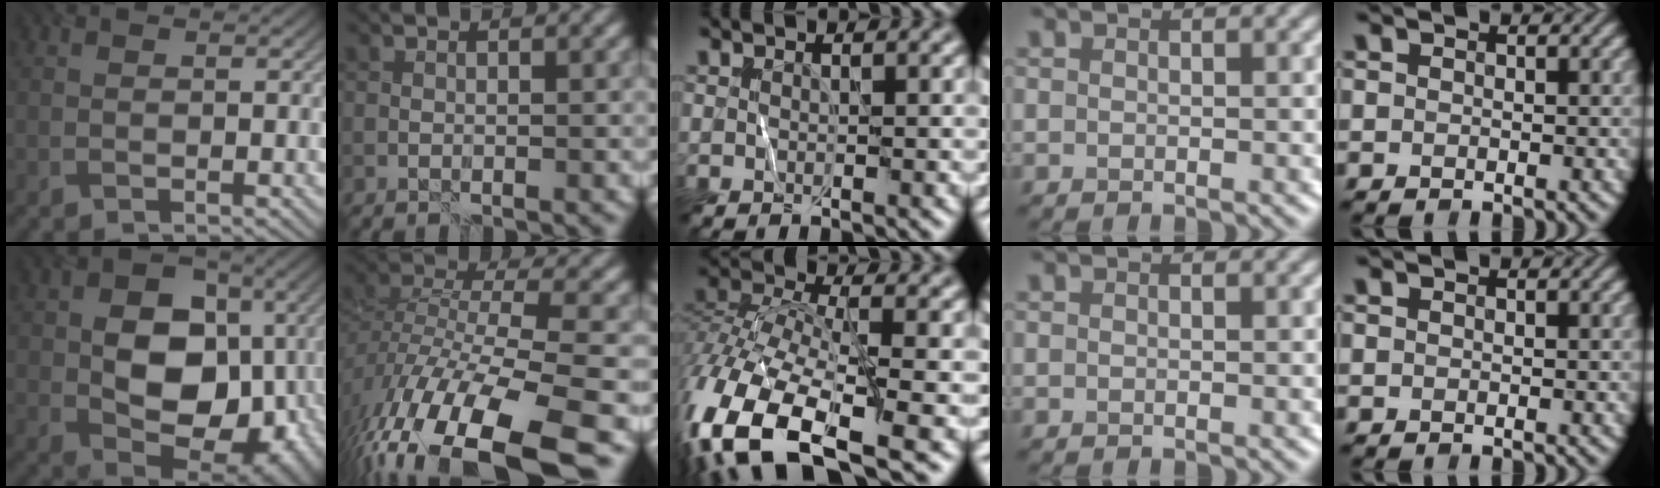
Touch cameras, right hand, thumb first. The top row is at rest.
{"thumb": {"total": 14.3, "force": [-0.6, 10.6, 9.6], "torque": [-0.136, -0.013, -0.002]}, "index": {"total": 15.4, "force": [-10.3, 5.4, 10.1], "torque": [-0.224, -0.024, -0.164]}, "middle": {"total": 14.9, "force": [-8.1, 6.7, 10.6], "torque": [-0.258, -0.030, -0.139]}}